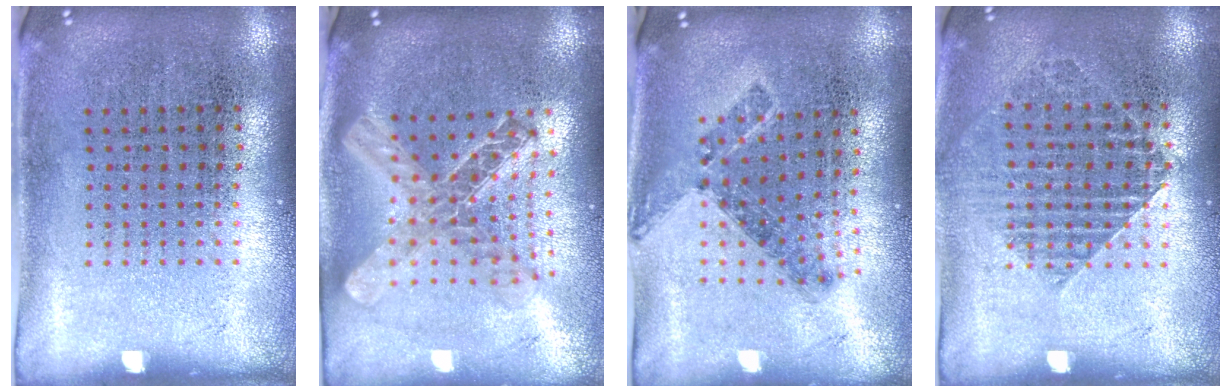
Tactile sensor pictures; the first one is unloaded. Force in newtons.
{"total": 2.1, "press": 1.7, "slide": 1.3}
{"total": 0.7, "press": 0.7, "slide": 0.3}
{"total": 1.3, "press": 1.2, "slide": 0.4}